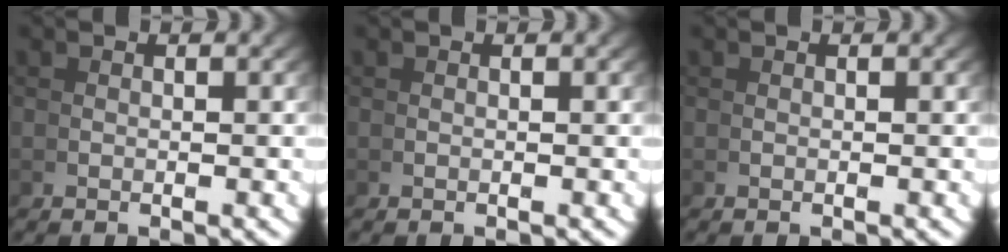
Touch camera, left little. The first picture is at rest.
{"total": 0.0}
{"total": 0.0}